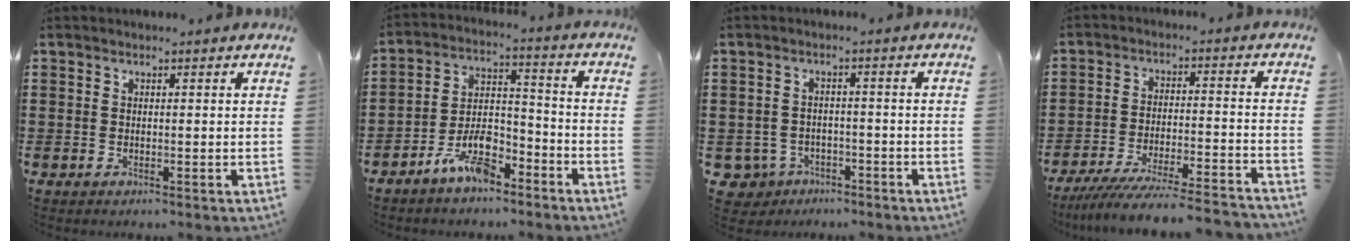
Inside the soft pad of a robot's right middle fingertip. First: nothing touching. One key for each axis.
{"total": 8.1, "fx": -6.2, "fy": 2.9, "fz": 4.4, "tx": -0.093, "ty": 0.007, "tz": -0.117}
{"total": 3.0, "fx": -2.4, "fy": 1.8, "fz": 0.5, "tx": -0.040, "ty": -0.005, "tz": -0.058}
{"total": 7.3, "fx": -6.8, "fy": -0.2, "fz": 2.7, "tx": -0.053, "ty": -0.009, "tz": -0.131}